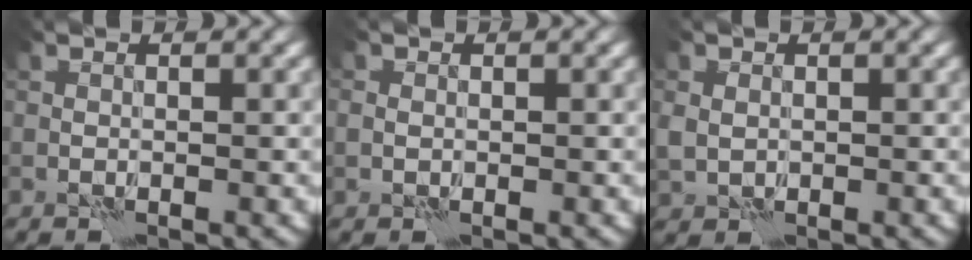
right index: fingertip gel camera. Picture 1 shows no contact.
{"total": 1.0, "force": [0.0, 0.9, 0.5], "torque": [-0.004, -0.001, -0.002]}
{"total": 2.0, "force": [0.1, 1.8, 1.0], "torque": [-0.027, -0.003, 0.000]}